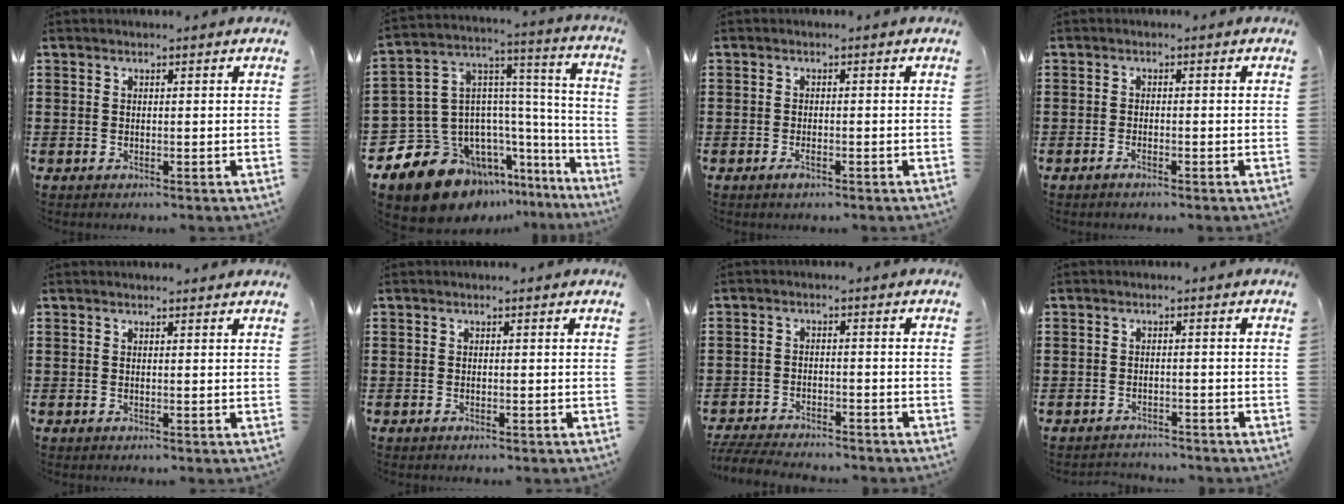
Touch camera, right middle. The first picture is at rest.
{"total": 15.9, "force": [-12.0, 8.9, 5.5], "torque": [-0.133, 0.006, -0.198]}
{"total": 1.4, "force": [-0.8, 0.4, 1.1], "torque": [-0.029, -0.007, -0.016]}
{"total": 1.0, "force": [-0.8, 0.1, 0.5], "torque": [-0.013, -0.006, -0.014]}
{"total": 0.5, "force": [0.5, 0.1, 0.1], "torque": [0.004, -0.003, 0.008]}
{"total": 0.0}
{"total": 4.3, "force": [-4.2, 0.4, 0.8], "torque": [-0.027, -0.004, -0.088]}
{"total": 1.9, "force": [-1.9, 0.3, -0.2], "torque": [-0.002, 0.000, -0.043]}